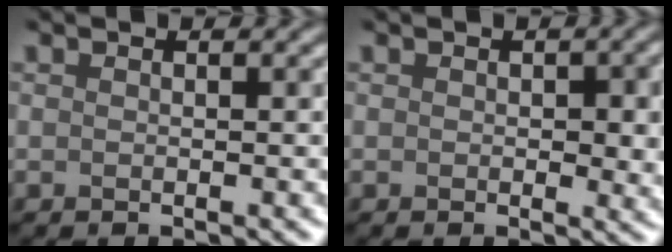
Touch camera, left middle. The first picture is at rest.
{"total": 2.2, "force": [0.0, 0.4, 2.2], "torque": [-0.047, 0.004, 0.014]}